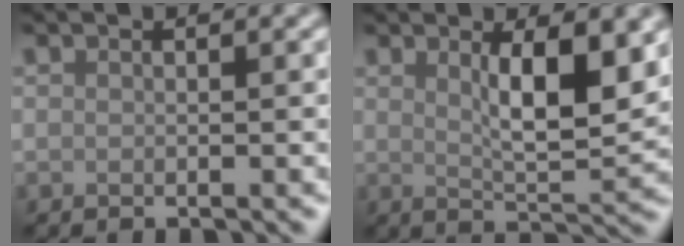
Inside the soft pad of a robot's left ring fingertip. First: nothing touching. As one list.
[{"total": 5.9, "force": [1.7, 1.6, 5.4], "torque": [-0.084, -0.006, 0.033]}]